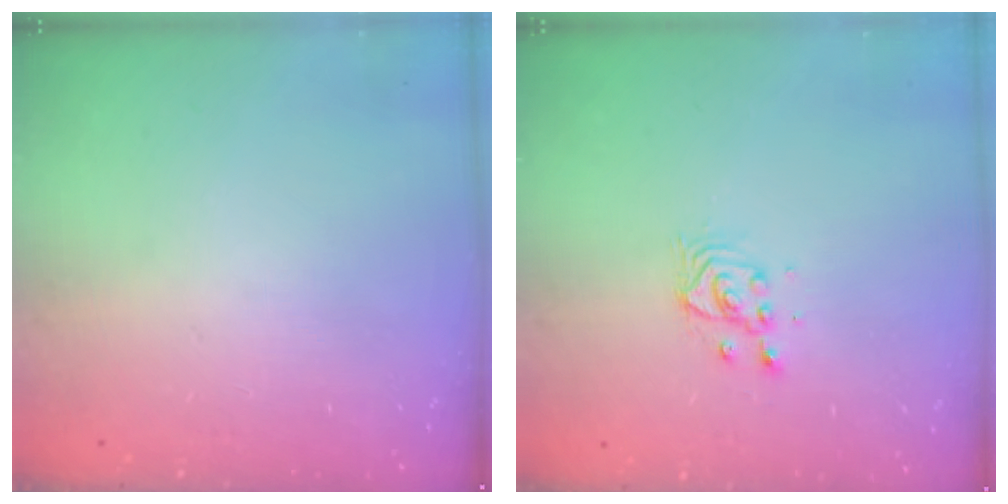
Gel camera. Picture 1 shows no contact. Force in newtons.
{"total": 3.8, "press": 3.8, "slide": 0.4}